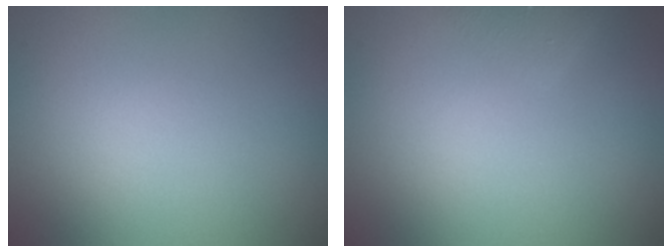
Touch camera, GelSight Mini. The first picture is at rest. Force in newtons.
{"total": 1.5, "press": 1.5, "slide": 0.0}